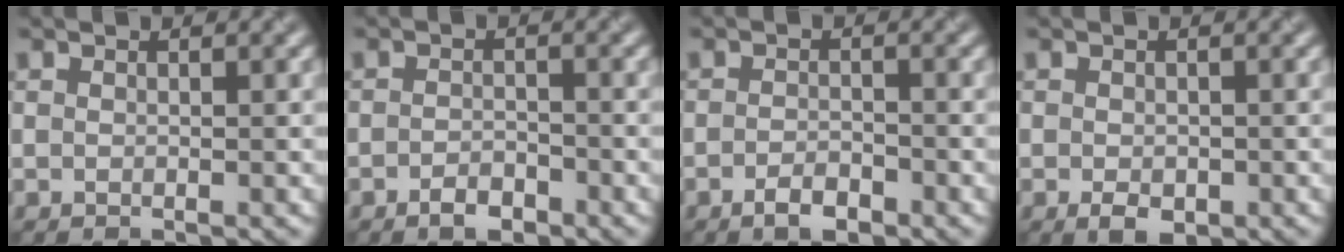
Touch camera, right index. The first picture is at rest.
{"total": 1.9, "force": [-1.2, 1.0, 1.0], "torque": [-0.016, 0.003, -0.025]}
{"total": 2.0, "force": [-1.2, 0.9, 1.3], "torque": [-0.022, 0.003, -0.025]}
{"total": 1.7, "force": [-0.6, 1.1, 1.2], "torque": [-0.022, -0.005, -0.010]}